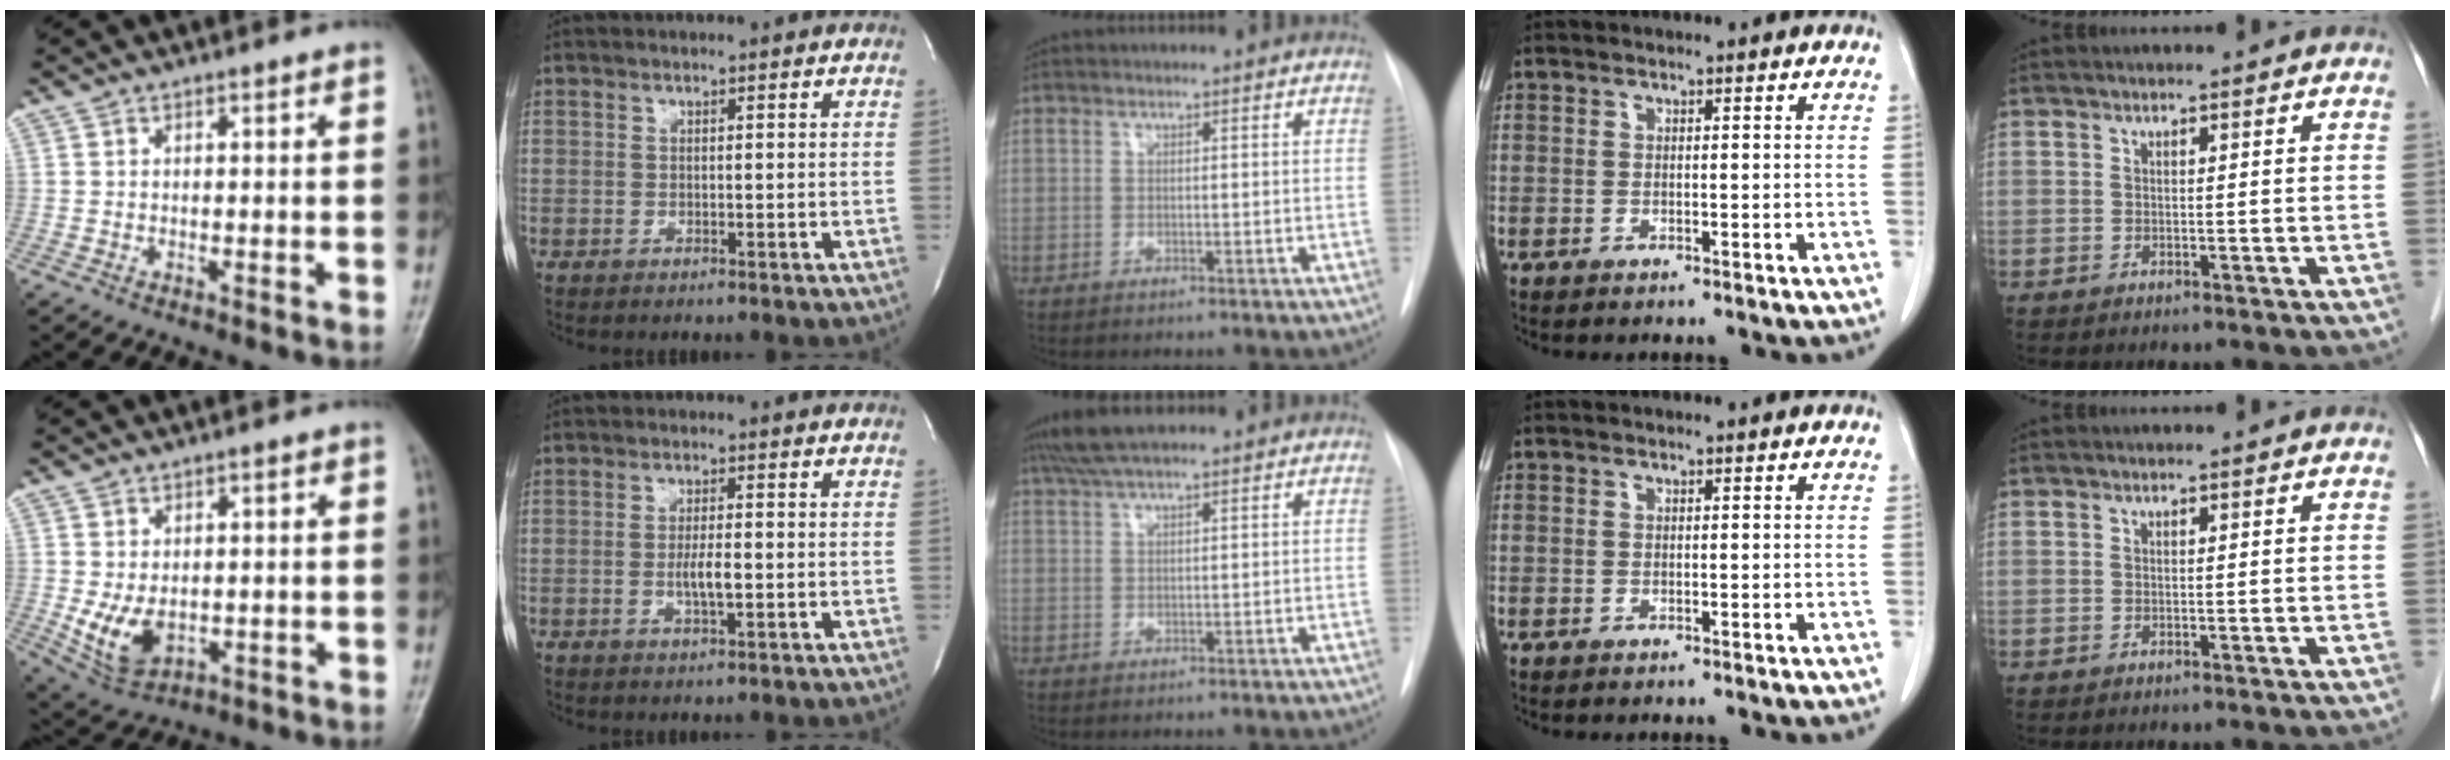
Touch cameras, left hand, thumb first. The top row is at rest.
{"thumb": {"total": 7.7, "force": [-0.6, 5.2, 5.7], "torque": [-0.089, -0.013, 0.005]}, "index": {"total": 3.2, "force": [-0.8, 0.4, 3.1], "torque": [-0.061, -0.005, -0.013]}, "middle": {"total": 5.8, "force": [4.7, 0.7, 3.3], "torque": [-0.059, 0.032, 0.084]}}